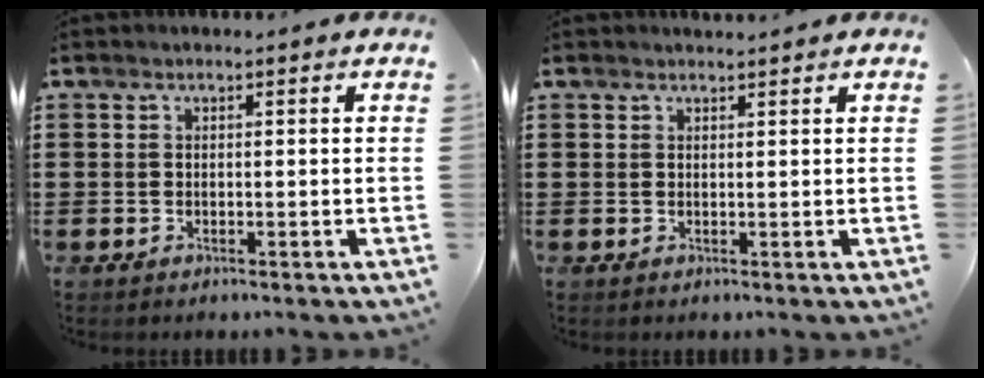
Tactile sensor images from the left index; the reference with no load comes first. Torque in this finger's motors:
{"motor_torque": [-0.13, 0.06, -0.11, -0.02]}